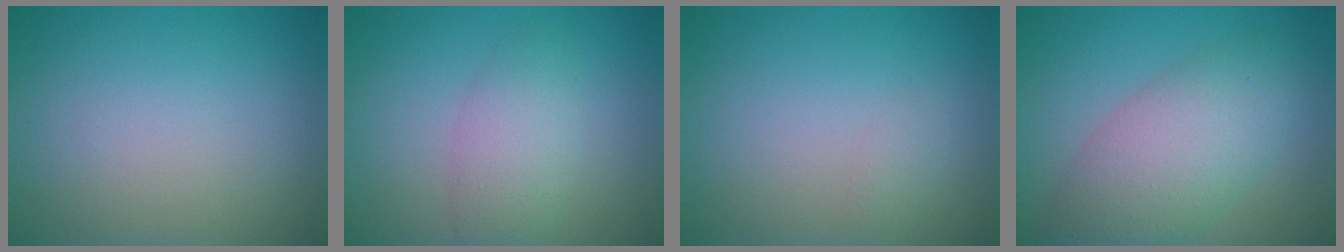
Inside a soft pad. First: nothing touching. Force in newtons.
{"total": 3.2, "press": 3.2, "slide": 0.3}
{"total": 0.8, "press": 0.8, "slide": 0.0}
{"total": 7.1, "press": 7.1, "slide": 0.3}